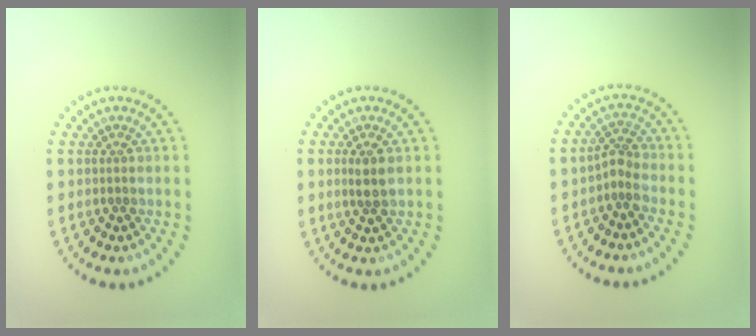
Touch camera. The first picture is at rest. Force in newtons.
{"total": 1.8, "press": 1.7, "slide": 0.7}
{"total": 1.9, "press": 1.4, "slide": 1.3}